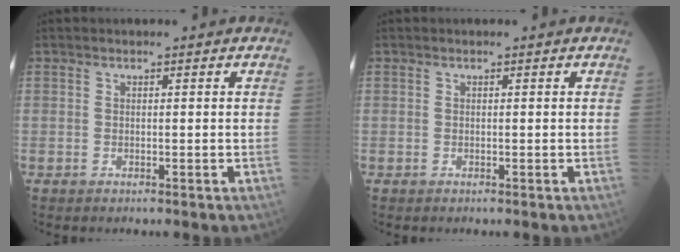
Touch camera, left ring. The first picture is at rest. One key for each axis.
{"total": 0.0}